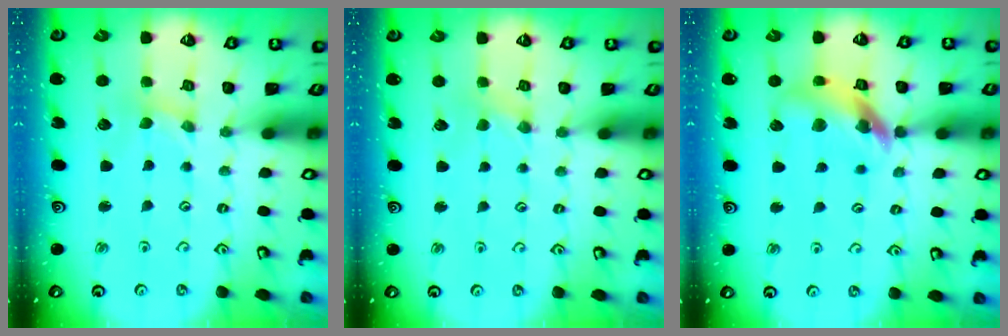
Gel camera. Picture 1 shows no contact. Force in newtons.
{"total": 1.5, "press": 1.4, "slide": 0.3}
{"total": 13.8, "press": 13.7, "slide": 1.6}